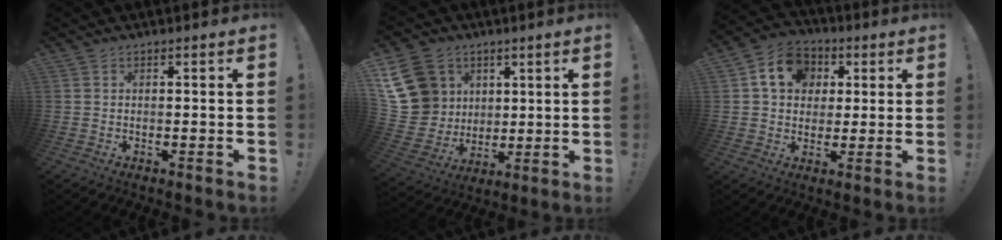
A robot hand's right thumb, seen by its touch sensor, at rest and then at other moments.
{"total": 18.2, "force": [6.0, 15.6, 7.3], "torque": [-0.135, -0.024, 0.140]}
{"total": 12.7, "force": [3.7, 10.5, 6.1], "torque": [-0.087, 0.003, 0.075]}